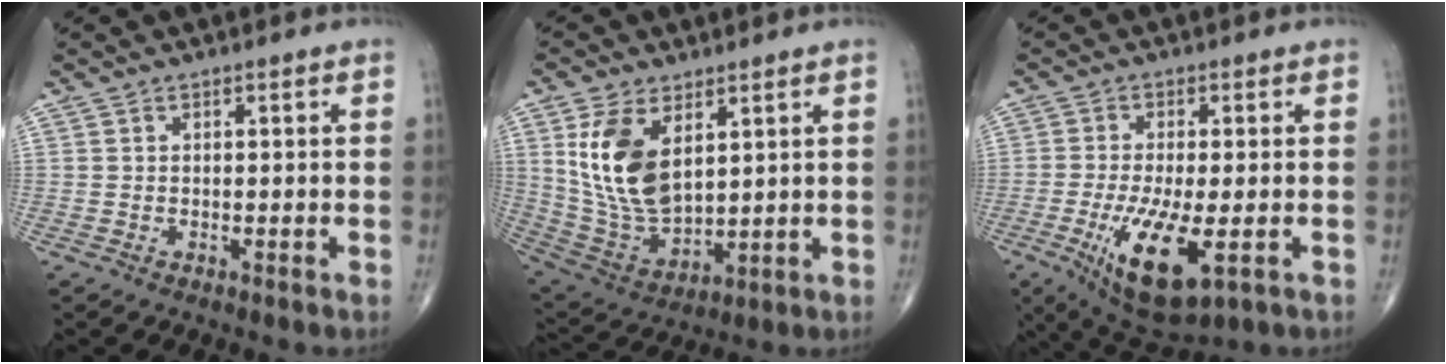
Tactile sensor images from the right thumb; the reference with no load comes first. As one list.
[{"total": 14.6, "force": [4.8, 8.0, 11.2], "torque": [-0.208, -0.023, 0.111]}, {"total": 12.8, "force": [-4.0, 4.3, 11.4], "torque": [-0.211, -0.022, -0.055]}]